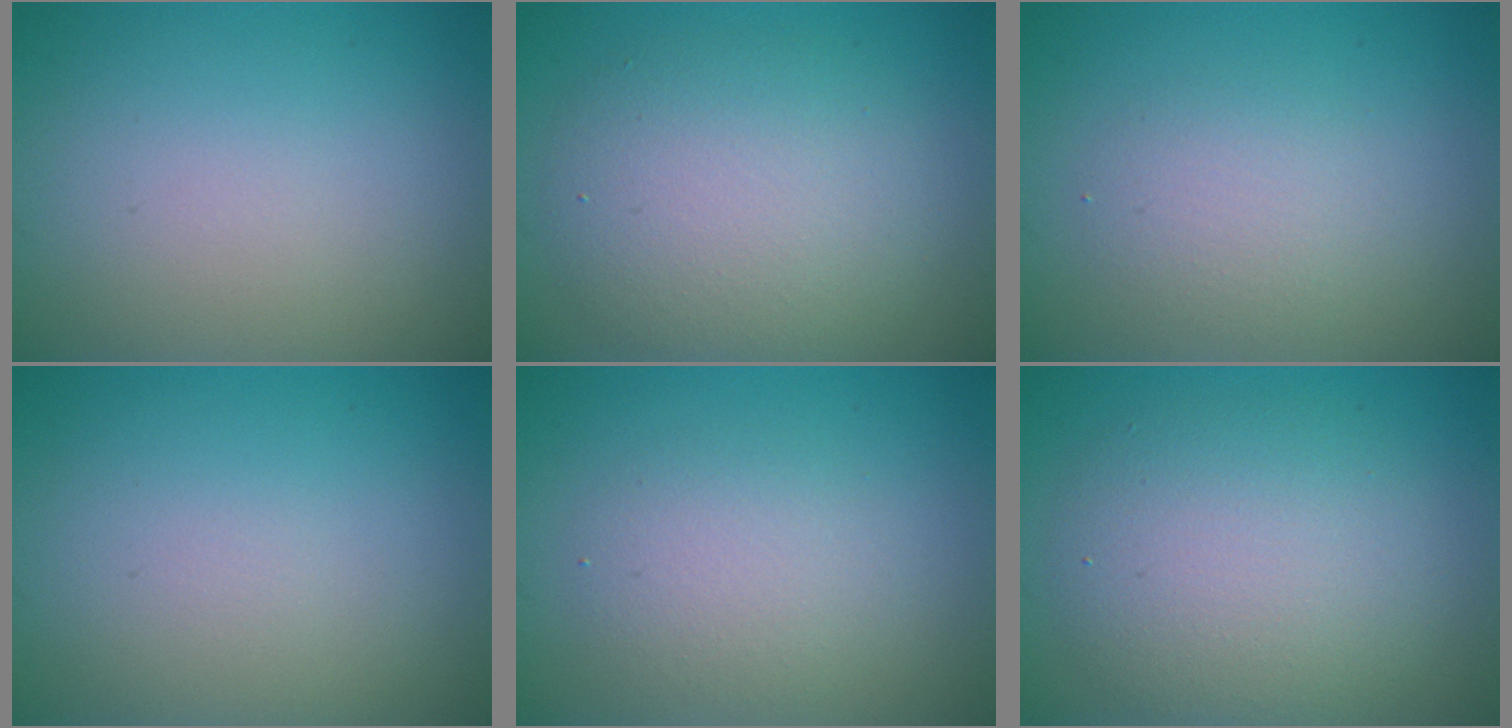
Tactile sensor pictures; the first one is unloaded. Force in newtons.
{"total": 6.0, "press": 6.0, "slide": 0.3}
{"total": 2.2, "press": 2.2, "slide": 0.2}
{"total": 0.0}
{"total": 2.8, "press": 2.8, "slide": 0.1}
{"total": 5.9, "press": 5.9, "slide": 0.6}